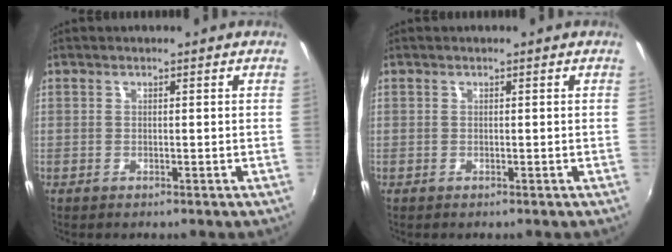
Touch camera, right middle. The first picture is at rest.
{"total": 0.0}